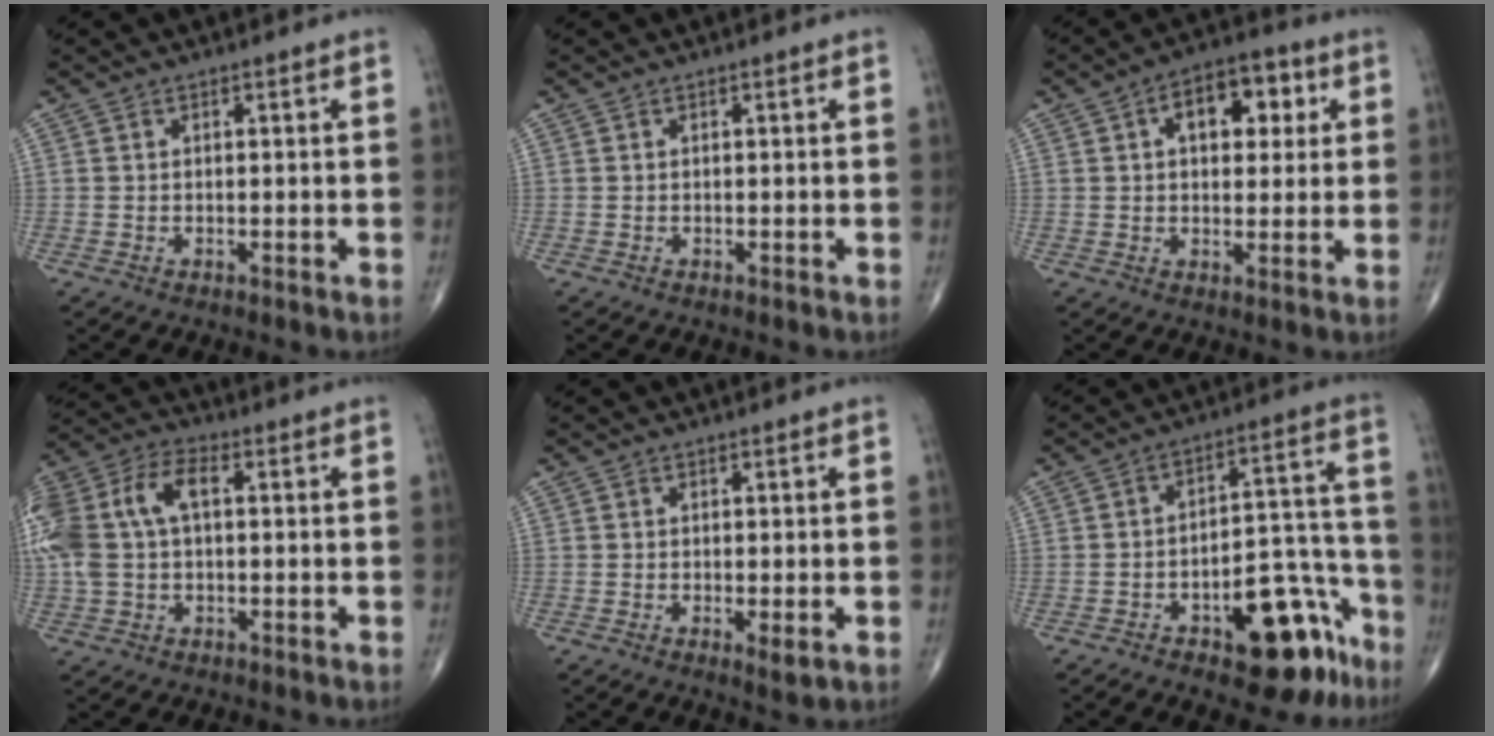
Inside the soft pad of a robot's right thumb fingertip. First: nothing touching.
{"total": 0.0}
{"total": 11.0, "force": [3.3, 6.4, 8.3], "torque": [-0.084, 0.012, 0.044]}
{"total": 15.8, "force": [2.1, 9.5, 12.5], "torque": [-0.294, 0.036, 0.035]}
{"total": 2.4, "force": [-0.6, 0.7, 2.2], "torque": [-0.040, -0.010, -0.009]}
{"total": 15.9, "force": [-8.6, 7.1, 11.2], "torque": [-0.099, 0.084, -0.113]}